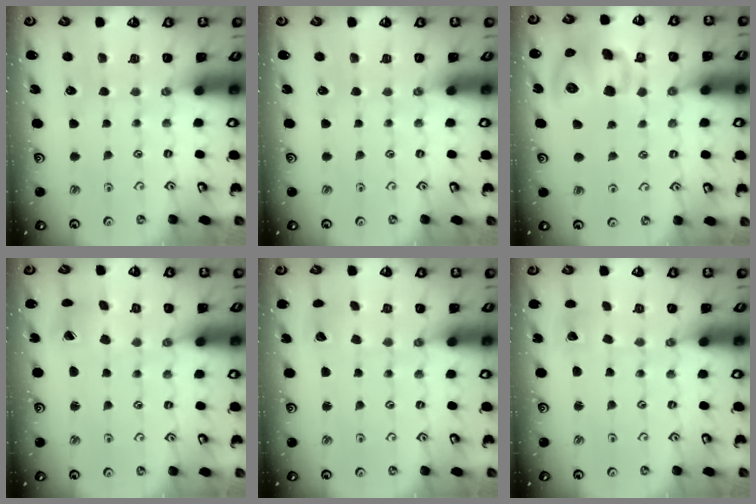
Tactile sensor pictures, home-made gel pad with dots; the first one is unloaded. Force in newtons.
{"total": 0.0}
{"total": 13.6, "press": 13.4, "slide": 2.4}
{"total": 3.3, "press": 3.3, "slide": 0.5}
{"total": 2.4, "press": 2.4, "slide": 0.1}
{"total": 1.7, "press": 1.7, "slide": 0.1}